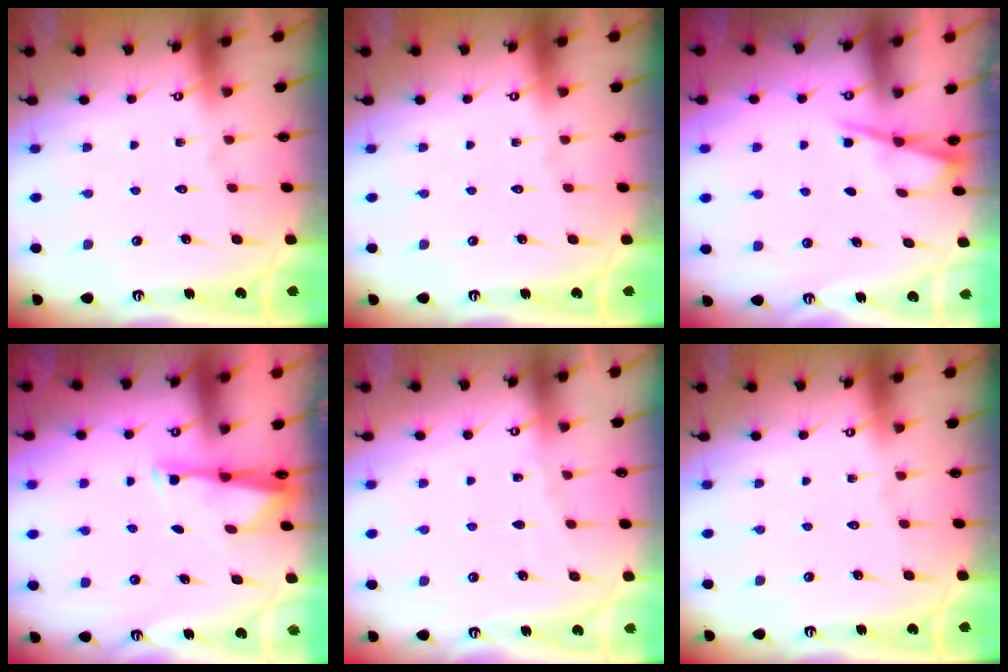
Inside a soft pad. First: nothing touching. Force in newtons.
{"total": 0.0}
{"total": 2.3, "press": 2.2, "slide": 0.4}
{"total": 2.9, "press": 2.9, "slide": 0.6}
{"total": 2.5, "press": 2.5, "slide": 0.4}
{"total": 0.0}